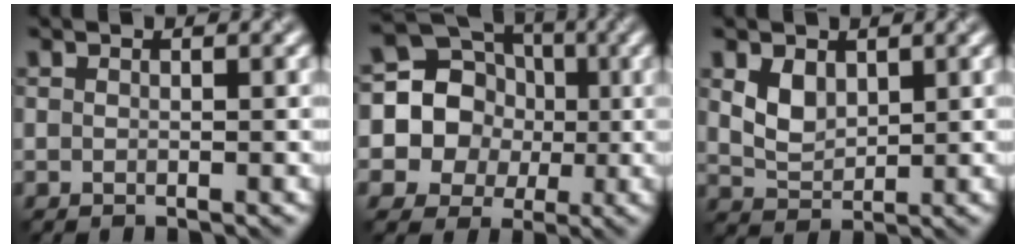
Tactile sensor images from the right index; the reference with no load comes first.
{"total": 14.5, "force": [-0.3, 13.9, 4.1], "torque": [-0.115, 0.030, -0.038]}
{"total": 2.7, "force": [1.1, 1.8, 1.6], "torque": [-0.037, -0.005, 0.028]}